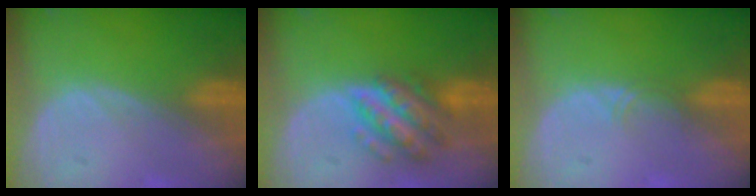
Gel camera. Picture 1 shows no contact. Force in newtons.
{"total": 7.5, "press": 7.5, "slide": 0.4}
{"total": 1.1, "press": 1.0, "slide": 0.6}